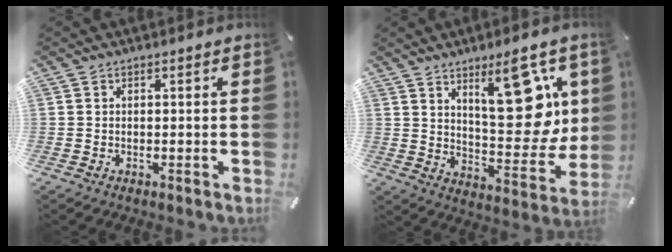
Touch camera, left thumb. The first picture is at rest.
{"total": 19.0, "force": [8.6, 8.5, 14.6], "torque": [-0.174, -0.059, 0.137]}